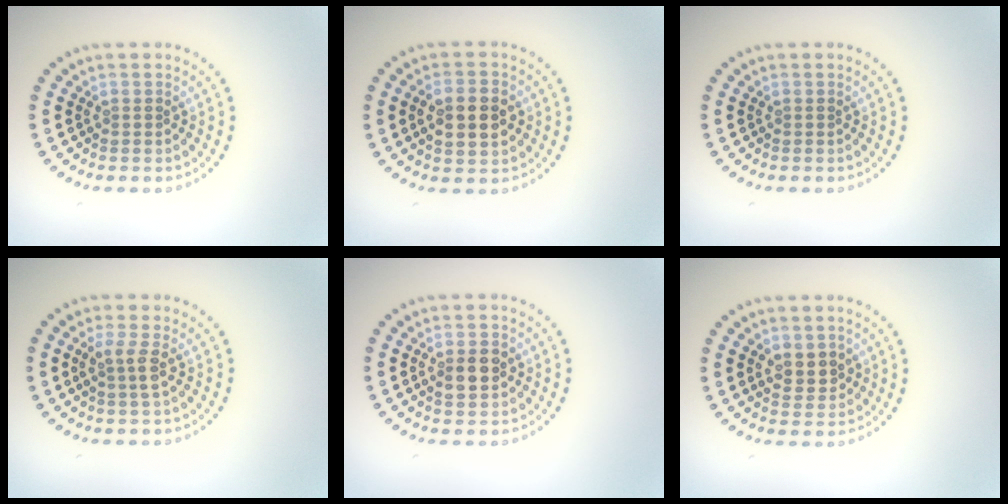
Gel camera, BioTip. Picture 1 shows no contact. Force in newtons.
{"total": 4.3, "press": 4.3, "slide": 0.1}
{"total": 0.0}
{"total": 1.9, "press": 1.6, "slide": 1.0}
{"total": 2.7, "press": 2.7, "slide": 0.2}
{"total": 2.4, "press": 2.3, "slide": 0.6}